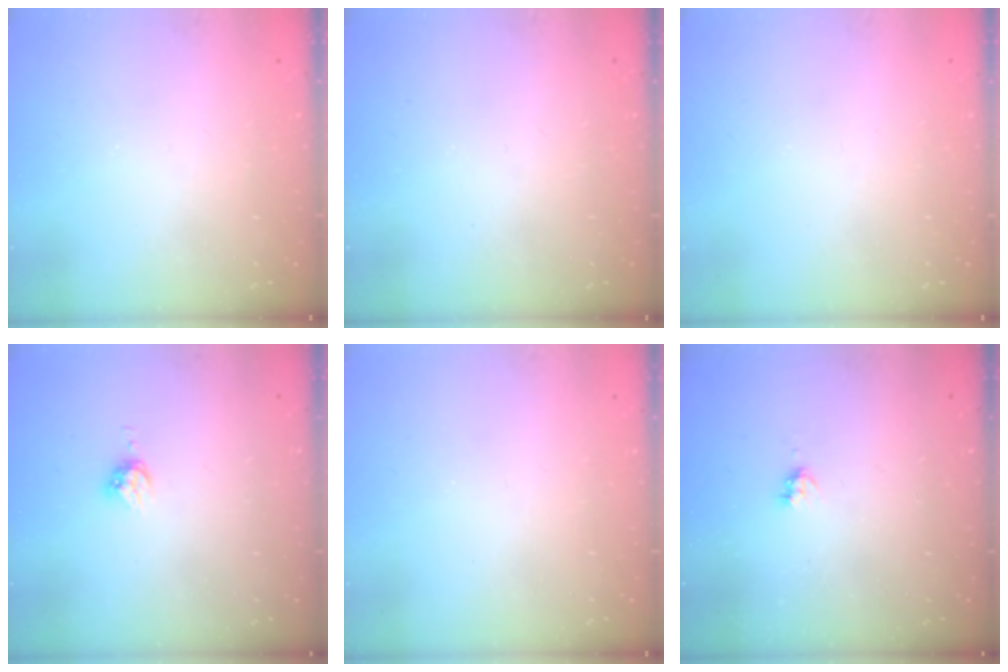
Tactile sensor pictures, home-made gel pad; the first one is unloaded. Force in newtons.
{"total": 0.0}
{"total": 0.0}
{"total": 4.8, "press": 4.7, "slide": 0.7}
{"total": 0.0}
{"total": 2.6, "press": 2.6, "slide": 0.4}